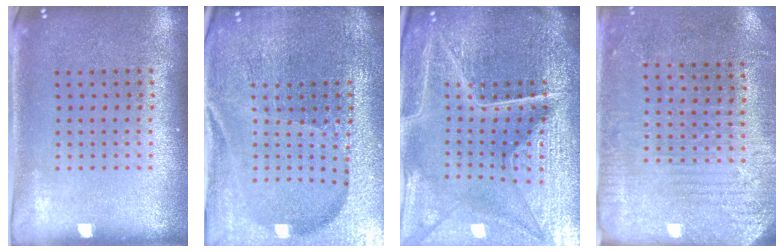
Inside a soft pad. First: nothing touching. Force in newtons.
{"total": 5.1, "press": 4.8, "slide": 1.8}
{"total": 6.3, "press": 5.6, "slide": 2.9}
{"total": 2.8, "press": 2.6, "slide": 1.2}